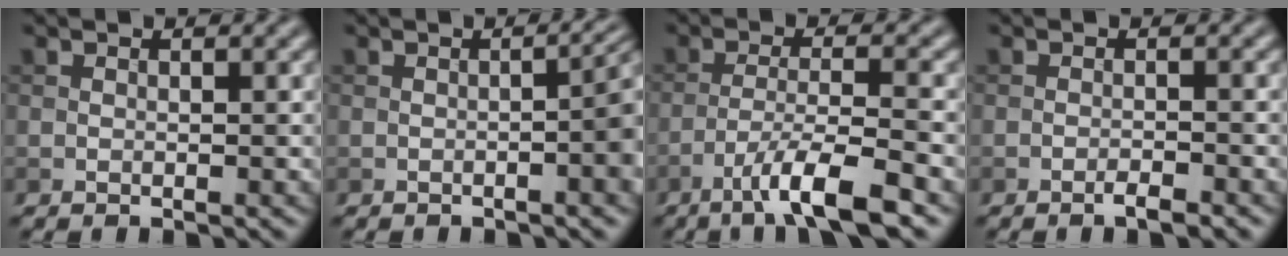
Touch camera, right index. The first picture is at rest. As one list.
[{"total": 5.8, "force": [-0.7, 2.1, 5.4], "torque": [-0.045, 0.006, -0.009]}, {"total": 6.6, "force": [-4.1, 1.0, 5.1], "torque": [-0.083, 0.004, -0.075]}, {"total": 1.5, "force": [-1.0, 0.1, 1.1], "torque": [-0.015, 0.003, -0.018]}]